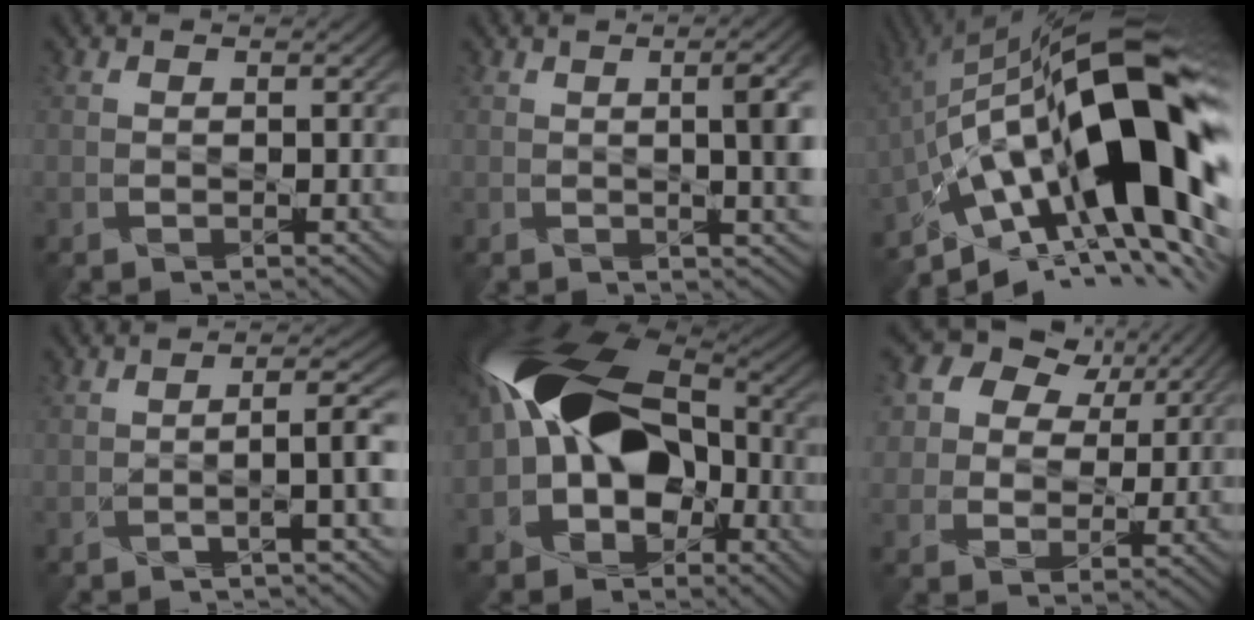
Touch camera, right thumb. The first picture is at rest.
{"total": 6.2, "force": [0.3, 1.9, 5.9], "torque": [-0.060, 0.009, 0.007]}
{"total": 19.2, "force": [-3.0, 8.1, 17.2], "torque": [-0.277, 0.021, -0.071]}
{"total": 3.6, "force": [-1.4, 0.5, 3.3], "torque": [-0.039, 0.010, -0.042]}
{"total": 14.6, "force": [-2.0, 10.0, 10.5], "torque": [-0.197, 0.014, -0.053]}
{"total": 9.7, "force": [5.7, 7.0, 3.5], "torque": [-0.105, 0.032, 0.092]}